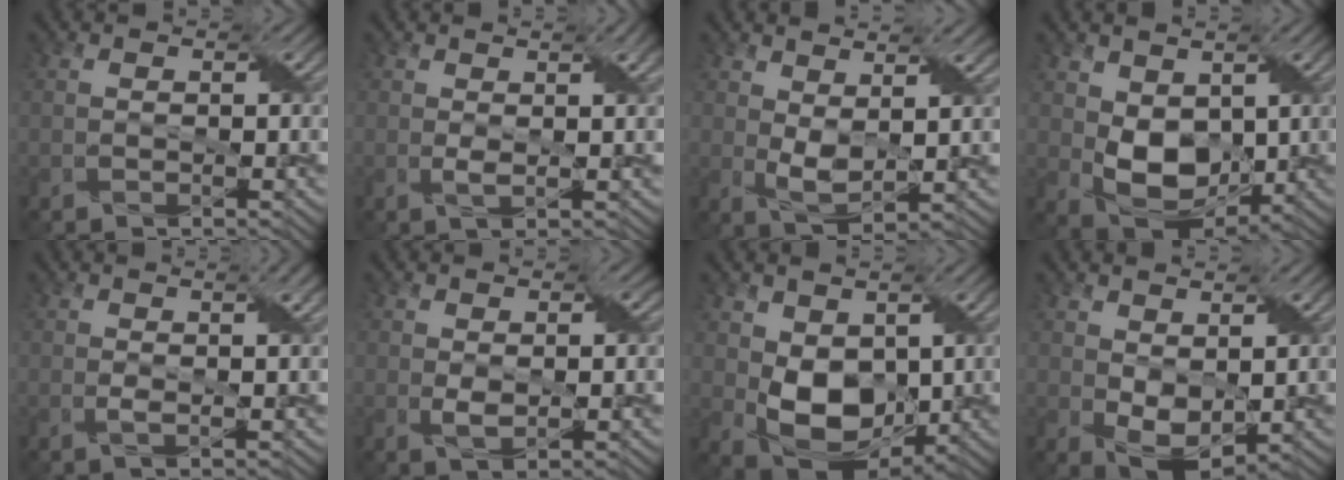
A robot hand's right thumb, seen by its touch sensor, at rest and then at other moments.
{"total": 3.3, "force": [1.0, 0.7, 3.1], "torque": [-0.056, 0.005, 0.017]}
{"total": 4.9, "force": [1.9, 2.1, 4.0], "torque": [-0.089, -0.003, 0.038]}
{"total": 7.4, "force": [1.1, 5.2, 5.2], "torque": [-0.116, -0.013, 0.024]}
{"total": 3.2, "force": [0.8, 0.7, 3.0], "torque": [-0.050, 0.009, 0.012]}
{"total": 2.1, "force": [0.4, 1.2, 1.7], "torque": [-0.035, -0.004, 0.011]}
{"total": 8.2, "force": [0.8, 5.7, 5.8], "torque": [-0.128, -0.015, 0.020]}
{"total": 5.2, "force": [1.0, 3.2, 4.0], "torque": [-0.090, -0.007, 0.021]}